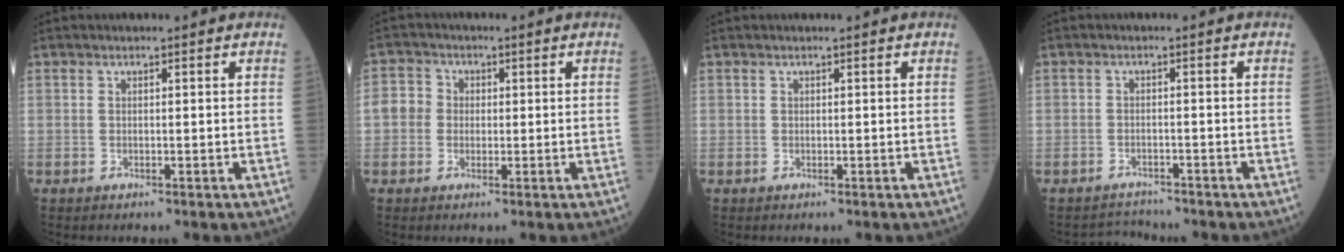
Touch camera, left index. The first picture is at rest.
{"total": 3.9, "force": [-0.2, 3.7, 1.0], "torque": [-0.022, 0.016, -0.007]}
{"total": 0.0}
{"total": 2.7, "force": [-2.5, 0.1, -1.1], "torque": [0.020, -0.011, -0.039]}